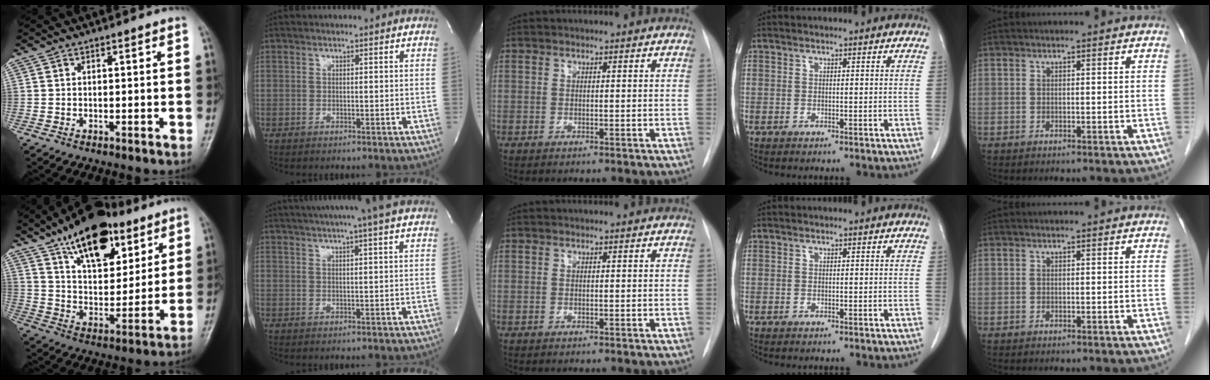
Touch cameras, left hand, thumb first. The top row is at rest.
{"thumb": {"total": 19.5, "force": [12.0, 9.3, 12.2], "torque": [-0.150, -0.053, 0.203]}, "index": {"total": 11.4, "force": [9.6, -0.9, 6.2], "torque": [-0.104, 0.014, 0.117]}}